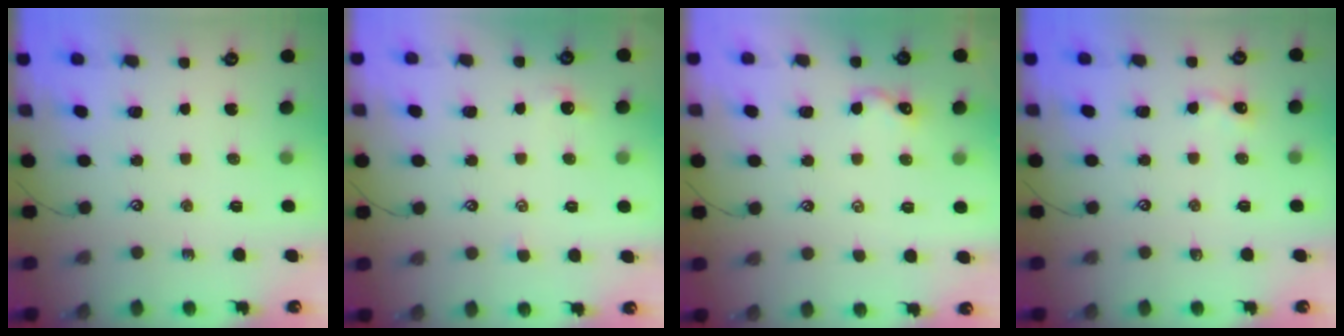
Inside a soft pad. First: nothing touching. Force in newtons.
{"total": 1.8, "press": 1.8, "slide": 0.5}
{"total": 2.1, "press": 2.1, "slide": 0.4}
{"total": 4.5, "press": 4.5, "slide": 0.6}